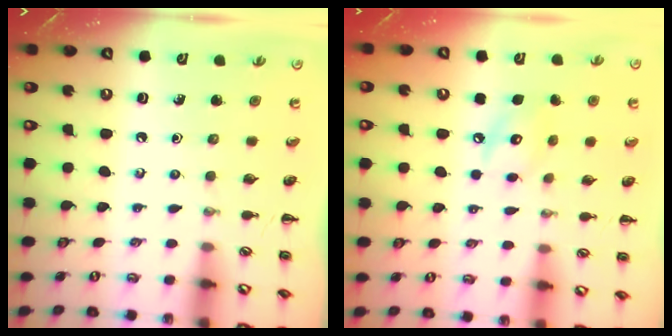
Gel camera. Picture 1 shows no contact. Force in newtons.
{"total": 8.1, "press": 8.1, "slide": 0.6}